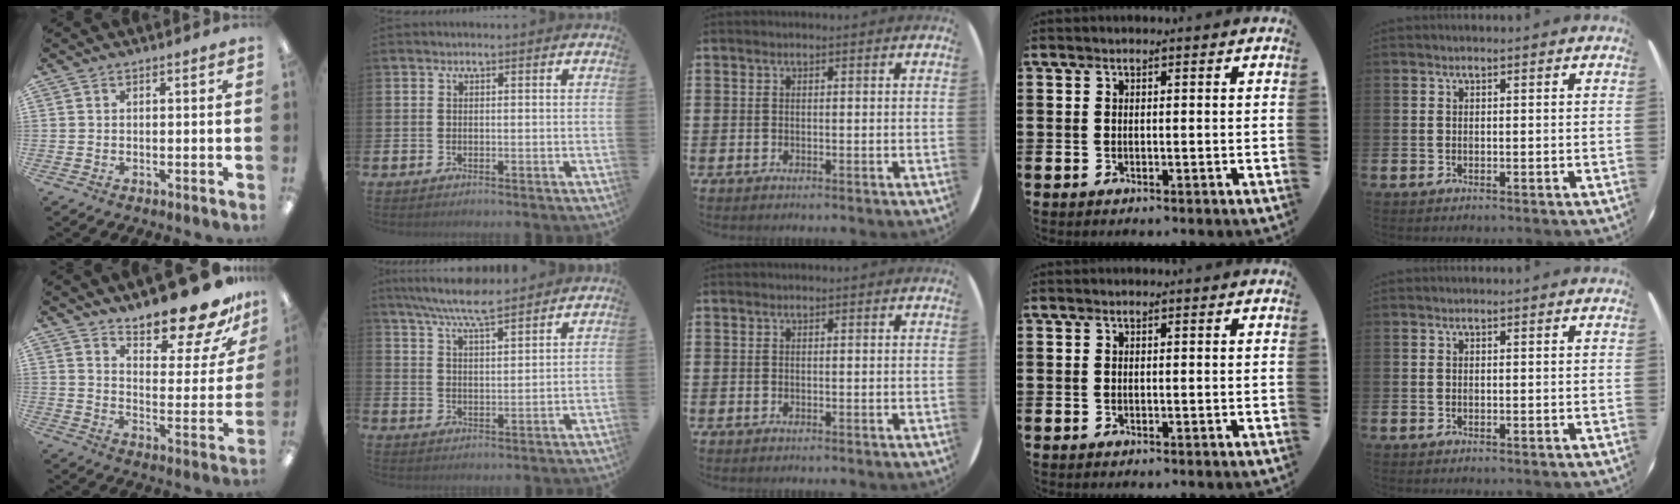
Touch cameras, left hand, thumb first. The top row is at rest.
{"thumb": {"total": 17.2, "force": [14.6, 4.6, 8.0], "torque": [-0.107, -0.116, 0.241]}, "index": {"total": 7.3, "force": [6.7, 0.9, 2.5], "torque": [-0.066, -0.027, 0.122]}}